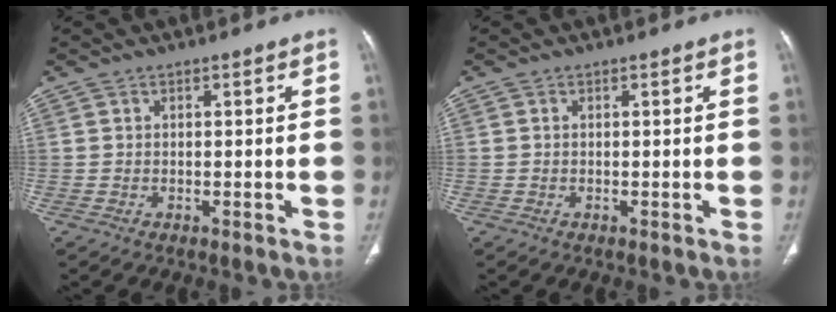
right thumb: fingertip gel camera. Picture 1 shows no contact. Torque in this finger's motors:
{"motor_torque": [-0.65, -0.07, -0.46, 0.22, -0.03]}